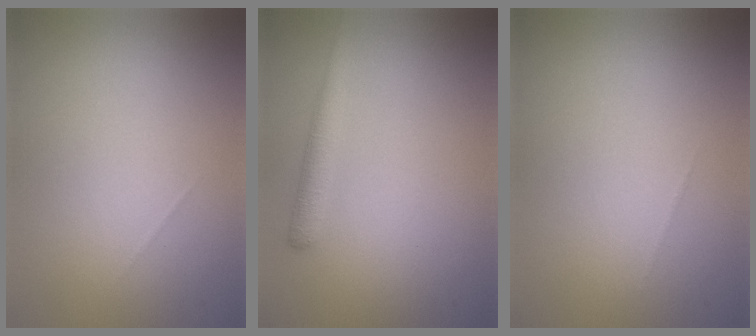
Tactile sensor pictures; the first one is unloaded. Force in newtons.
{"total": 1.9, "press": 1.9, "slide": 0.1}
{"total": 0.0}